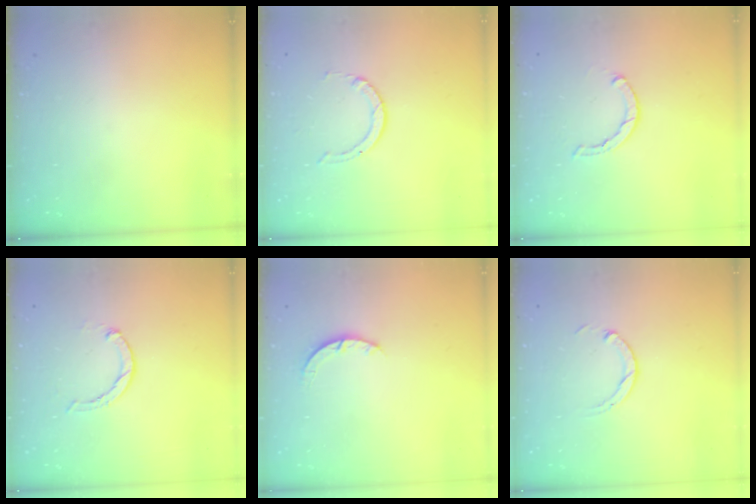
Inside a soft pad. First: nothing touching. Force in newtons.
{"total": 1.5, "press": 1.5, "slide": 0.2}
{"total": 1.7, "press": 1.6, "slide": 0.3}
{"total": 1.7, "press": 1.6, "slide": 0.3}
{"total": 2.9, "press": 2.9, "slide": 0.4}
{"total": 3.0, "press": 2.9, "slide": 0.4}